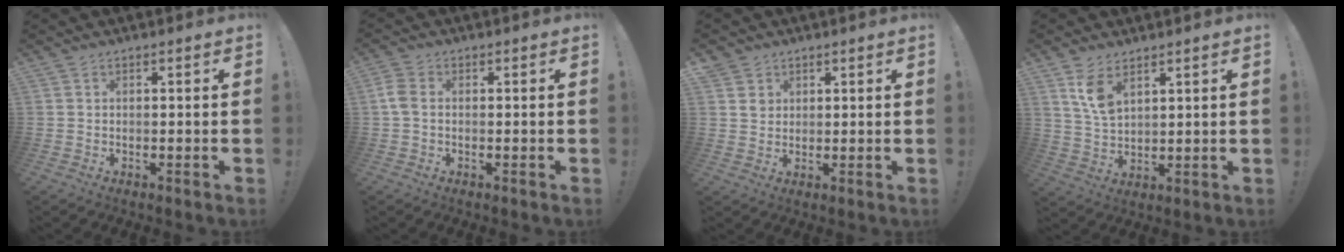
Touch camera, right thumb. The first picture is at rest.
{"total": 4.3, "force": [0.2, 2.9, 3.1], "torque": [-0.072, 0.004, 0.004]}
{"total": 5.0, "force": [2.6, 4.3, 0.6], "torque": [0.001, -0.022, 0.048]}
{"total": 7.4, "force": [4.3, 3.7, 4.7], "torque": [-0.082, -0.018, 0.081]}